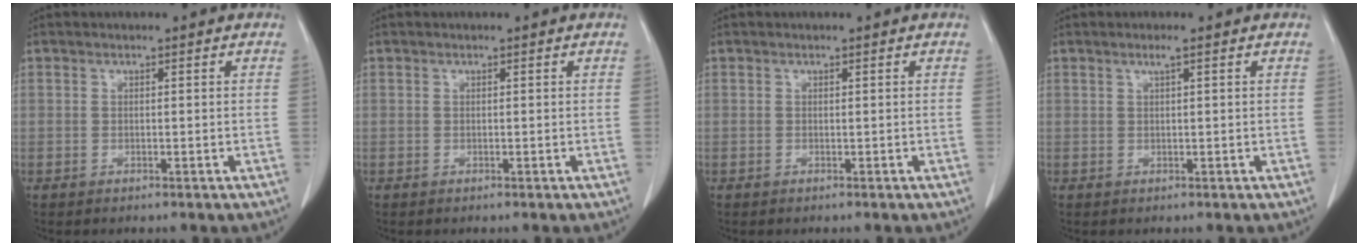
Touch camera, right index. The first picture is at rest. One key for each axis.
{"total": 0.0}
{"total": 0.0}
{"total": 1.1, "fx": 0.6, "fy": -0.1, "fz": 1.0, "tx": -0.016, "ty": 0.005, "tz": 0.012}